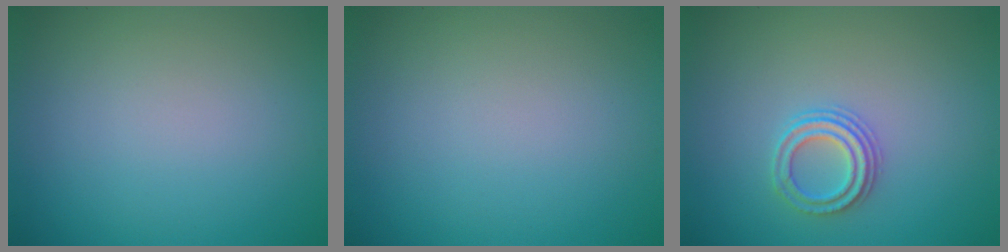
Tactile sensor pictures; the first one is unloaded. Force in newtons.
{"total": 0.0}
{"total": 2.4, "press": 2.2, "slide": 0.8}